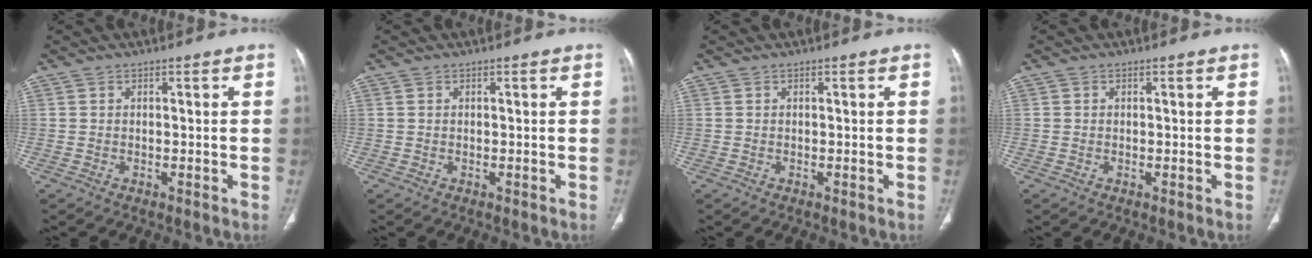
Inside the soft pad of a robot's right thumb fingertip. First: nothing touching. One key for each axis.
{"total": 0.0}
{"total": 0.0}
{"total": 0.0}